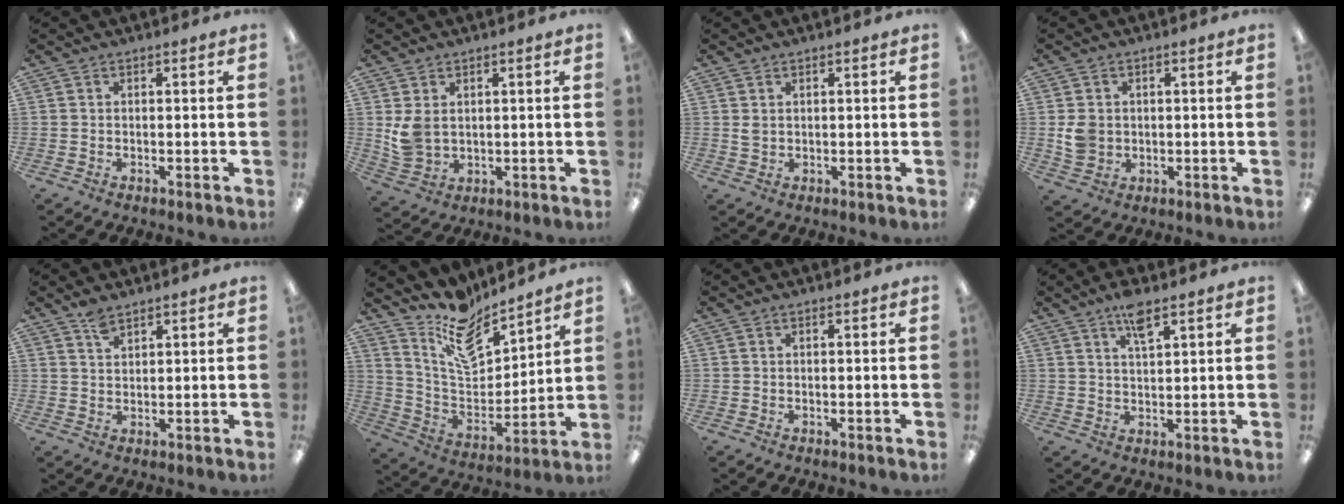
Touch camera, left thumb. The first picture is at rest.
{"total": 5.6, "force": [1.8, 4.0, 3.5], "torque": [-0.082, 0.000, 0.036]}
{"total": 1.7, "force": [0.7, 1.2, 1.0], "torque": [-0.022, 0.003, 0.013]}
{"total": 4.7, "force": [0.4, 4.2, 2.0], "torque": [-0.031, 0.000, 0.006]}
{"total": 2.9, "force": [2.4, 1.1, 1.1], "torque": [-0.020, -0.006, 0.044]}
{"total": 14.0, "force": [11.2, 5.7, 6.2], "torque": [-0.123, -0.078, 0.204]}
{"total": 0.0}
{"total": 5.3, "force": [3.6, 1.4, 3.6], "torque": [-0.064, -0.008, 0.060]}